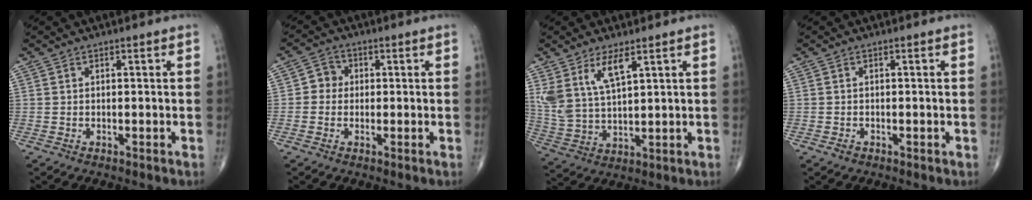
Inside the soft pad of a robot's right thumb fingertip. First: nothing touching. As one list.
[{"total": 3.4, "force": [-0.1, 3.2, 1.2], "torque": [0.003, 0.009, -0.011]}, {"total": 9.2, "force": [5.0, 3.4, 7.0], "torque": [-0.146, -0.021, 0.110]}, {"total": 0.9, "force": [-0.5, 0.6, 0.4], "torque": [-0.005, 0.001, -0.008]}]